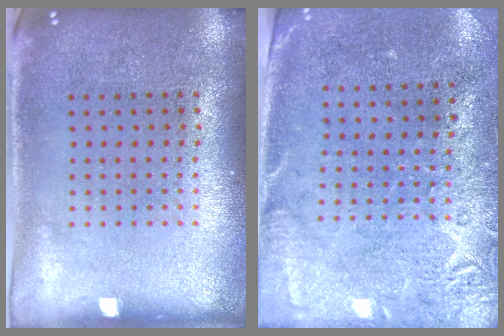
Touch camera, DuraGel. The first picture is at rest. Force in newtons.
{"total": 2.7, "press": 2.3, "slide": 1.5}